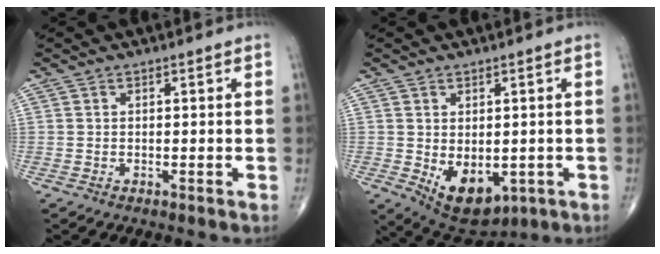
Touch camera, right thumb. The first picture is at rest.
{"total": 9.7, "force": [-2.1, 5.9, 7.4], "torque": [-0.092, -0.011, -0.010]}